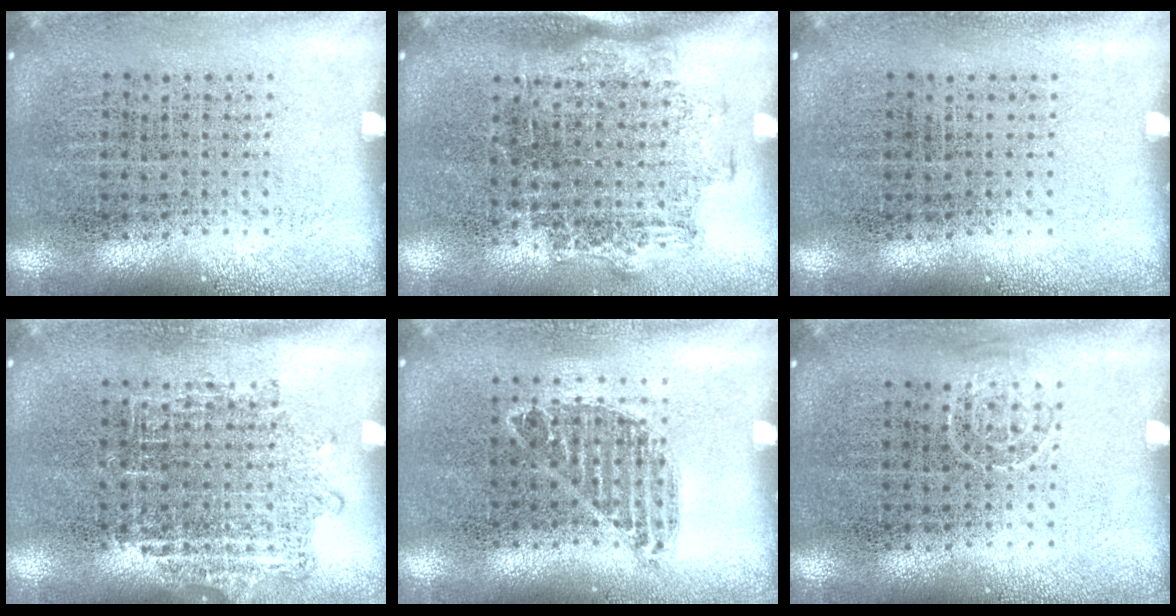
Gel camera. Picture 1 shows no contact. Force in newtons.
{"total": 1.3, "press": 1.0, "slide": 0.8}
{"total": 0.0}
{"total": 1.0, "press": 1.0, "slide": 0.2}
{"total": 0.7, "press": 0.7, "slide": 0.2}
{"total": 0.7, "press": 0.5, "slide": 0.5}